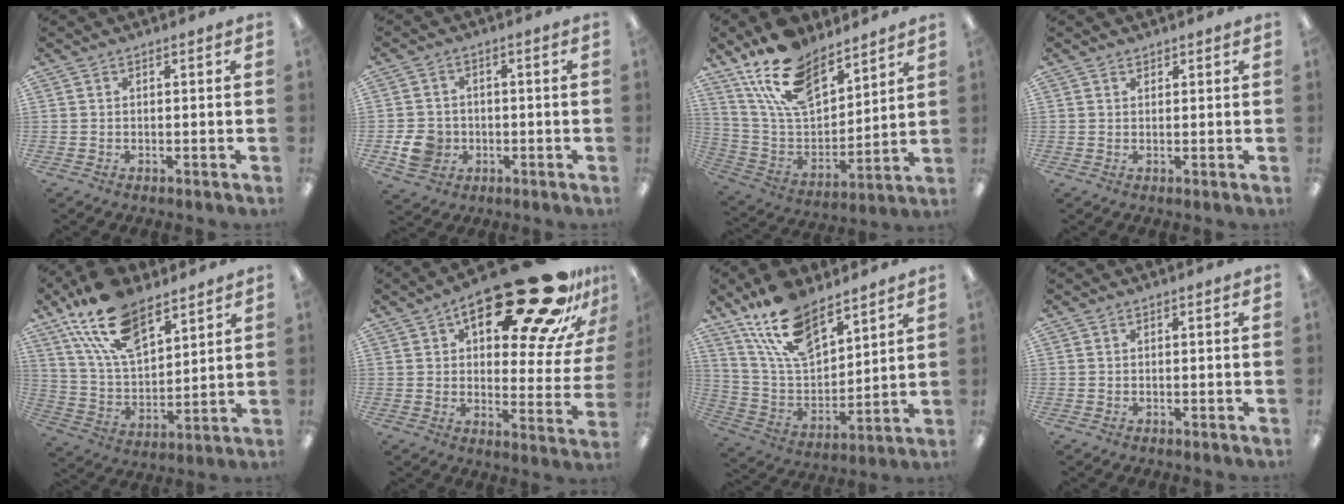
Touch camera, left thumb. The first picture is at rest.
{"total": 6.9, "force": [-1.6, 6.1, 2.7], "torque": [-0.051, 0.008, -0.027]}
{"total": 17.9, "force": [13.2, 8.5, 8.6], "torque": [-0.180, -0.067, 0.245]}
{"total": 1.1, "force": [1.0, 0.6, 0.1], "torque": [-0.002, 0.001, 0.018]}
{"total": 18.9, "force": [12.4, 9.2, 10.8], "torque": [-0.206, -0.053, 0.226]}
{"total": 26.4, "force": [16.8, 9.6, 17.9], "torque": [-0.239, -0.104, 0.264]}
{"total": 17.5, "force": [12.8, 7.7, 9.0], "torque": [-0.191, -0.059, 0.235]}
{"total": 0.0}